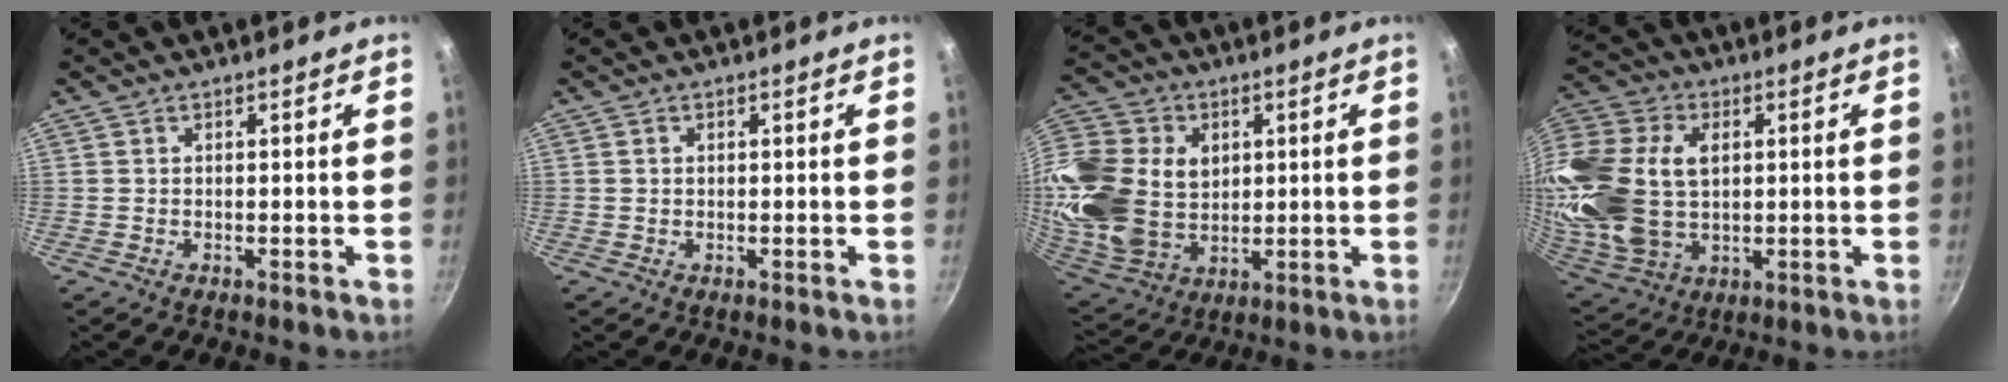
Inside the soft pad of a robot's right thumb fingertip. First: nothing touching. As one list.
[{"total": 0.7, "force": [0.2, 0.6, 0.3], "torque": [-0.003, 0.004, 0.002]}, {"total": 24.4, "force": [3.9, 18.8, 15.1], "torque": [-0.323, -0.002, 0.083]}, {"total": 26.0, "force": [3.8, 18.1, 18.3], "torque": [-0.414, 0.013, 0.077]}]